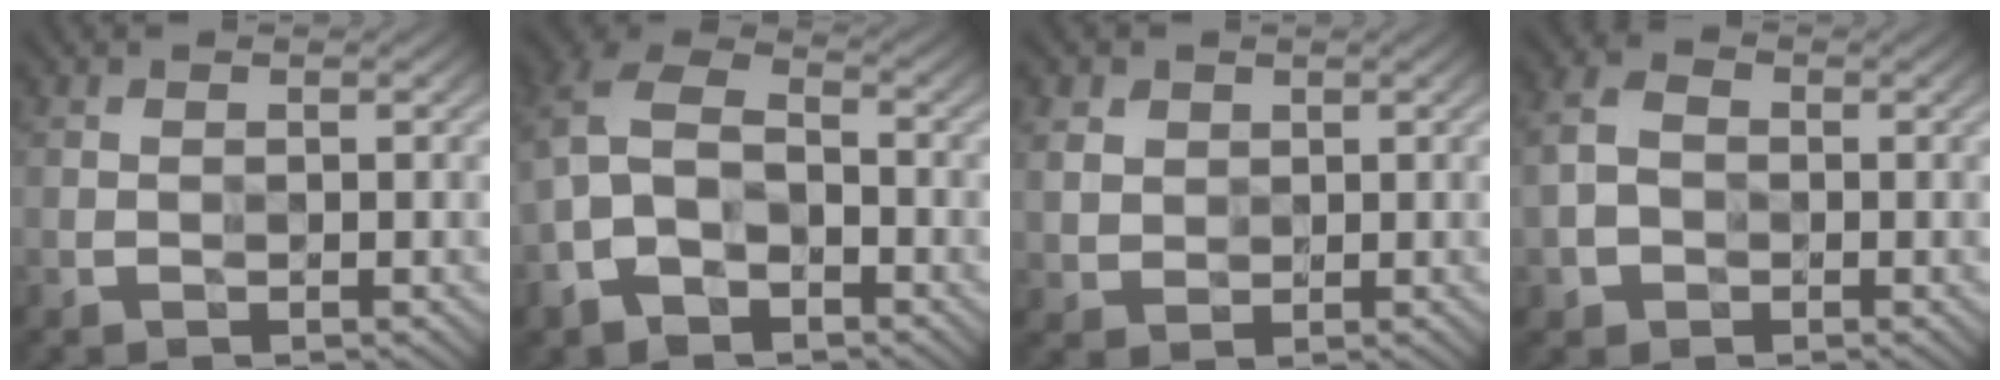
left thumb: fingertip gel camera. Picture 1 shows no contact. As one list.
[{"total": 8.9, "force": [-3.0, 5.7, 6.2], "torque": [-0.151, 0.002, -0.068]}, {"total": 3.8, "force": [1.5, 3.2, 1.4], "torque": [-0.056, -0.006, 0.037]}, {"total": 3.8, "force": [-0.8, 3.0, 2.2], "torque": [-0.056, 0.003, -0.021]}]